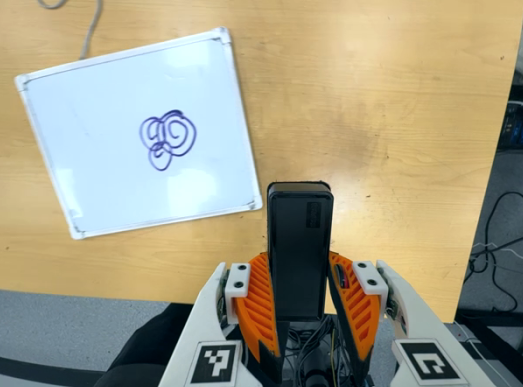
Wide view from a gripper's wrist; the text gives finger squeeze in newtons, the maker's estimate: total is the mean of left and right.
{"total": 4.3, "left": 2.8, "right": 5.8}